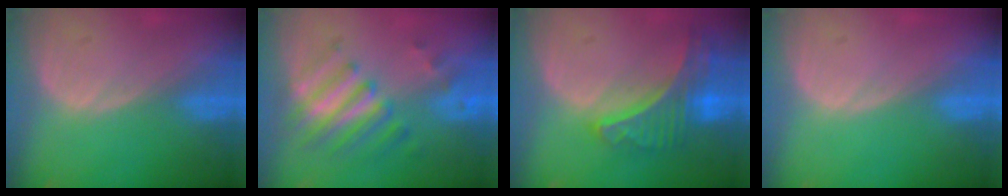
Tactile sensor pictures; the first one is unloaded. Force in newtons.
{"total": 8.0, "press": 7.2, "slide": 3.6}
{"total": 8.9, "press": 7.8, "slide": 4.3}
{"total": 0.0}